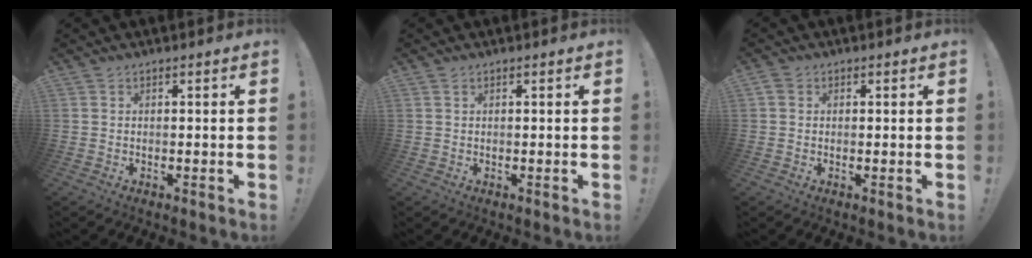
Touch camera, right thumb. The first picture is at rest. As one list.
[{"total": 0.0}, {"total": 1.8, "force": [0.7, 1.5, 0.8], "torque": [-0.019, 0.005, 0.014]}]